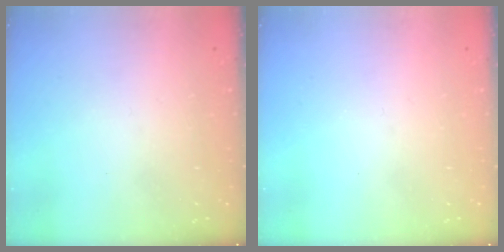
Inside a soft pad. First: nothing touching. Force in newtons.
{"total": 0.0}